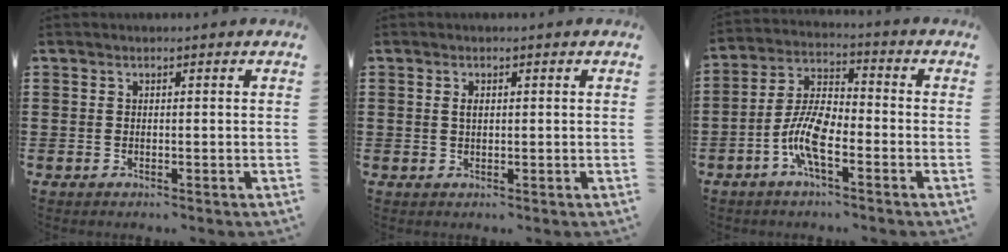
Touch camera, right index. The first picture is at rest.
{"total": 1.2, "force": [0.2, 0.6, 1.0], "torque": [-0.022, 0.004, 0.003]}
{"total": 8.4, "force": [-3.3, 2.7, 7.2], "torque": [-0.175, -0.013, -0.068]}